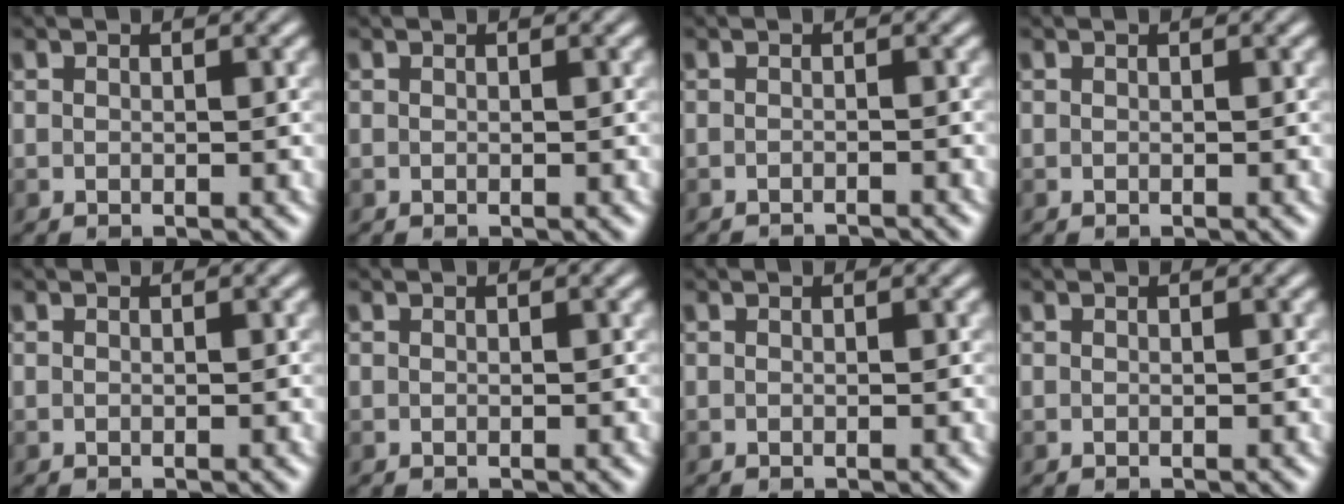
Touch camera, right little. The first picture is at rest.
{"total": 0.0}
{"total": 0.9, "force": [-0.9, -0.2, 0.2], "torque": [0.000, -0.003, -0.018]}
{"total": 0.0}
{"total": 0.0}
{"total": 0.0}
{"total": 0.0}
{"total": 0.0}